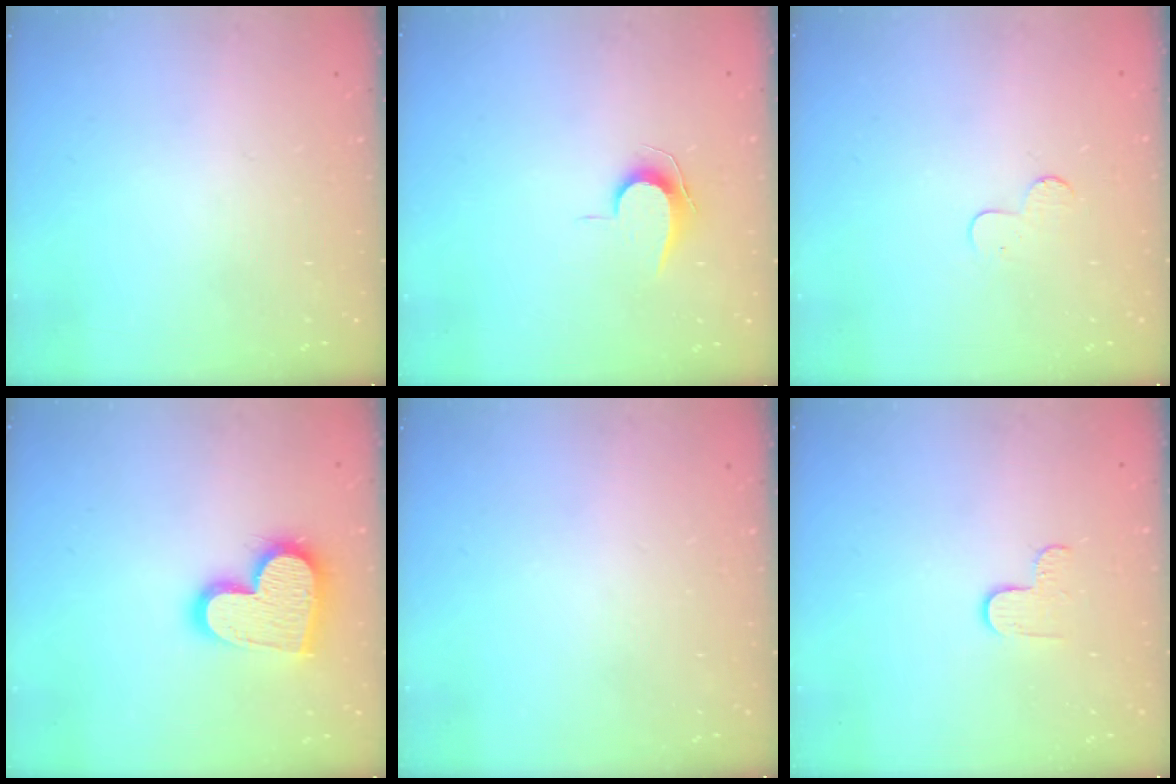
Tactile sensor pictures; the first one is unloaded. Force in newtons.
{"total": 6.9, "press": 6.8, "slide": 0.7}
{"total": 4.4, "press": 4.4, "slide": 0.4}
{"total": 17.2, "press": 17.1, "slide": 1.2}
{"total": 0.0}
{"total": 2.9, "press": 2.9, "slide": 0.3}